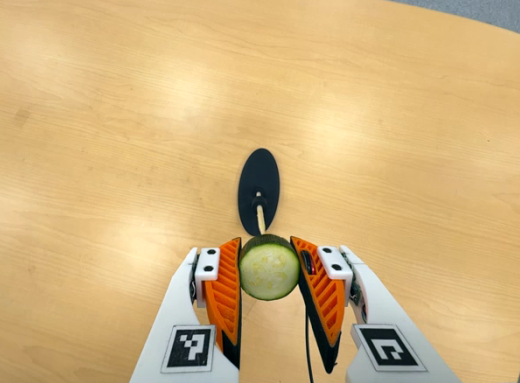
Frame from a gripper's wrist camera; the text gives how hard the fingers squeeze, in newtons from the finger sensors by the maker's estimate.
{"total": 11.2, "left": 9.9, "right": 12.5}